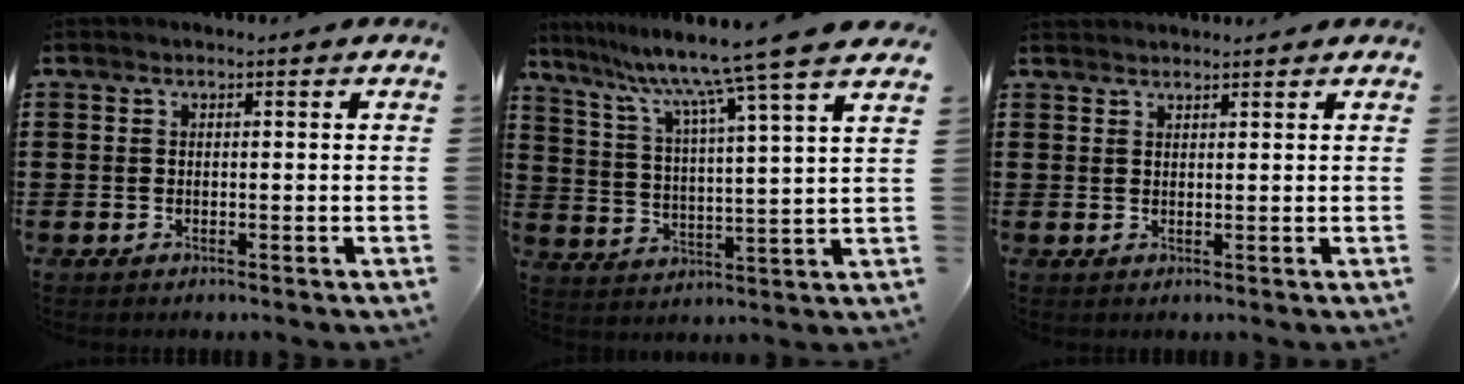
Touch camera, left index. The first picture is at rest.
{"total": 10.2, "force": [8.4, -1.9, 5.4], "torque": [-0.138, -0.058, 0.129]}
{"total": 1.3, "force": [1.3, 0.2, 0.1], "torque": [-0.004, 0.000, 0.026]}